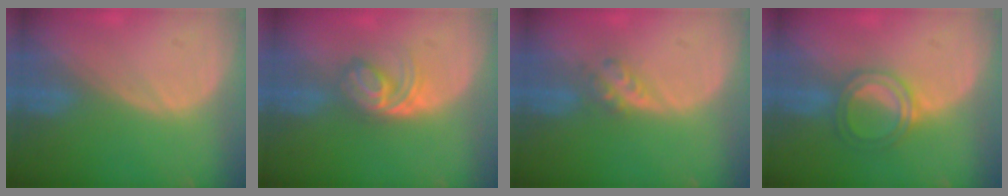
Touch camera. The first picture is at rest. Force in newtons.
{"total": 5.9, "press": 5.1, "slide": 3.0}
{"total": 3.2, "press": 2.8, "slide": 1.6}
{"total": 5.0, "press": 4.7, "slide": 1.8}